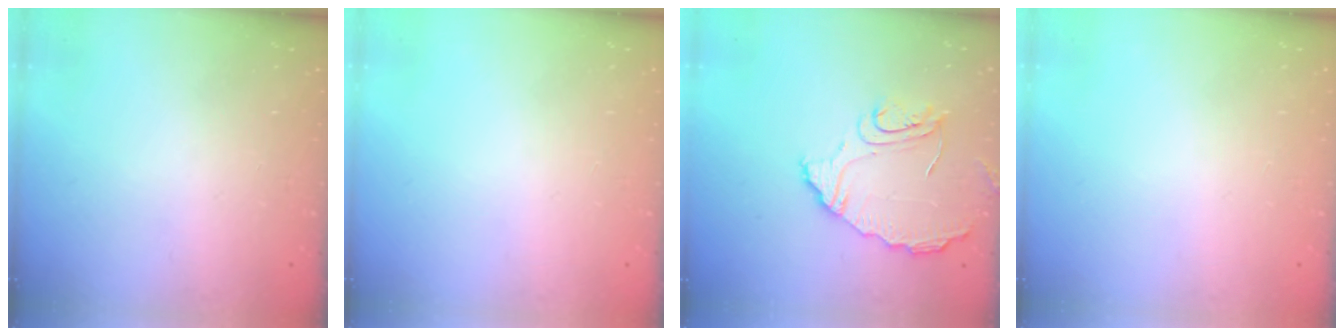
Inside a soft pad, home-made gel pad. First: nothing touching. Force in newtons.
{"total": 0.0}
{"total": 11.2, "press": 11.2, "slide": 0.8}
{"total": 0.0}